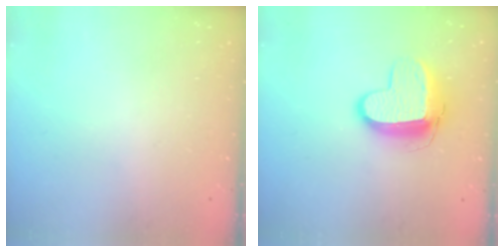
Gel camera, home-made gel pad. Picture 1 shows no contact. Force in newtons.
{"total": 11.1, "press": 11.0, "slide": 1.3}